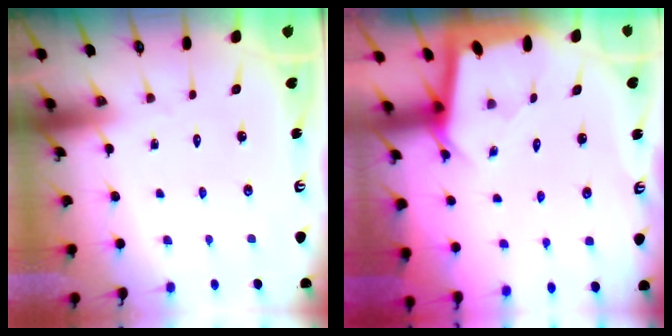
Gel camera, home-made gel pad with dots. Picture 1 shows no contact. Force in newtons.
{"total": 2.4, "press": 2.4, "slide": 0.1}